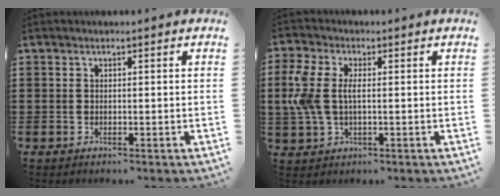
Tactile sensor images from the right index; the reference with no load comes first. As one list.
[{"total": 5.9, "force": [0.3, 3.2, 5.0], "torque": [-0.134, -0.004, -0.005]}]